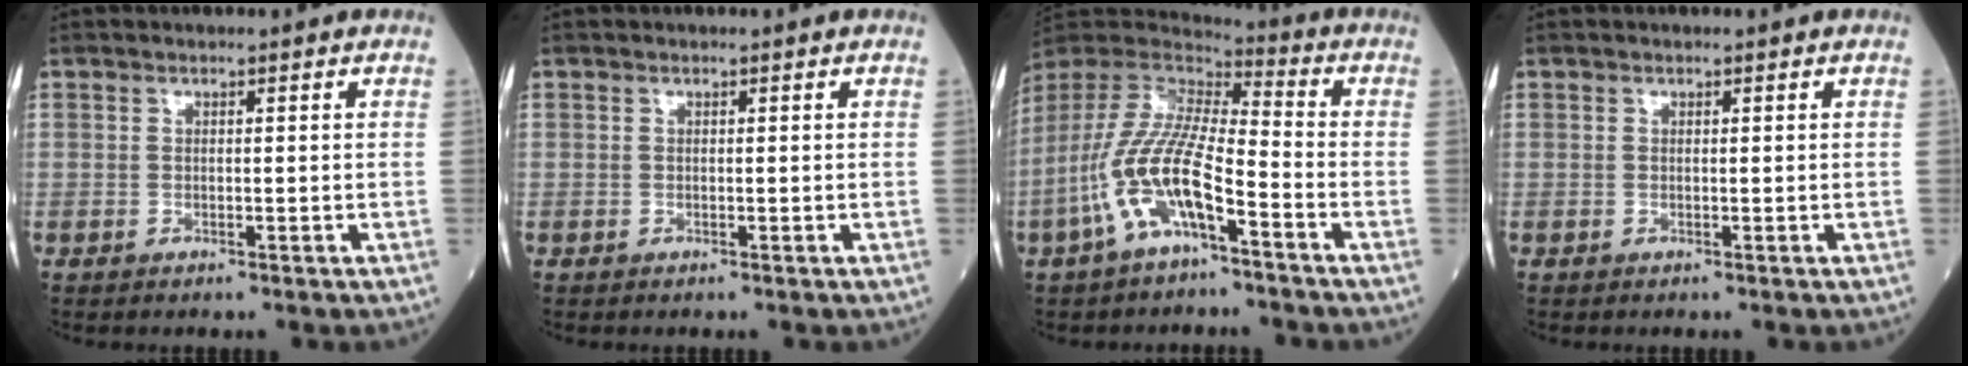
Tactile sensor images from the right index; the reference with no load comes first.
{"total": 0.0}
{"total": 14.2, "force": [-6.2, 3.5, 12.3], "torque": [-0.274, -0.002, -0.121]}
{"total": 0.0}